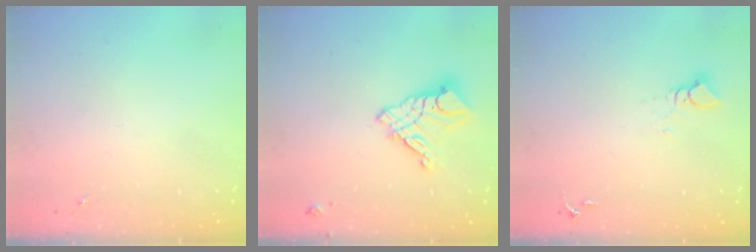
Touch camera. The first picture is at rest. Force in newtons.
{"total": 12.6, "press": 12.5, "slide": 1.1}
{"total": 3.3, "press": 3.3, "slide": 0.3}